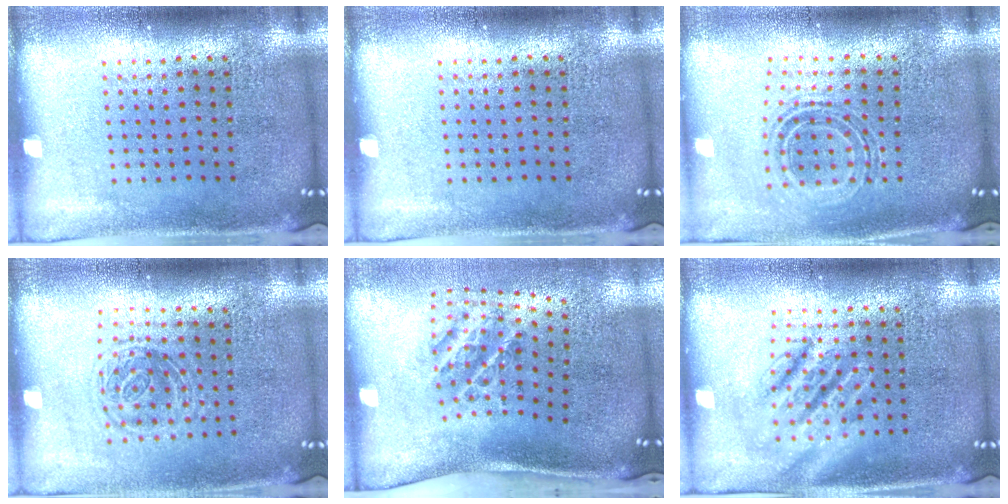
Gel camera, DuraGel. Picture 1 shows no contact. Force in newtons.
{"total": 0.0}
{"total": 0.7, "press": 0.7, "slide": 0.2}
{"total": 1.3, "press": 1.0, "slide": 0.8}
{"total": 1.8, "press": 1.2, "slide": 1.3}
{"total": 2.5, "press": 2.5, "slide": 0.3}